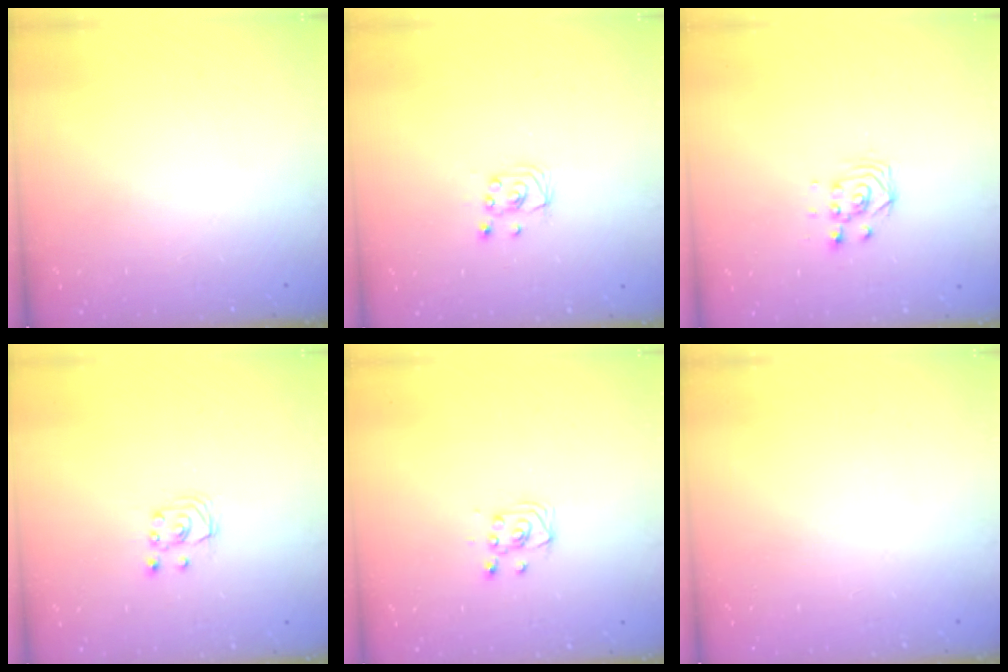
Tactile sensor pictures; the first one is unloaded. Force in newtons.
{"total": 2.4, "press": 2.4, "slide": 0.2}
{"total": 3.0, "press": 3.0, "slide": 0.0}
{"total": 2.6, "press": 2.6, "slide": 0.3}
{"total": 3.4, "press": 3.4, "slide": 0.4}
{"total": 0.0}